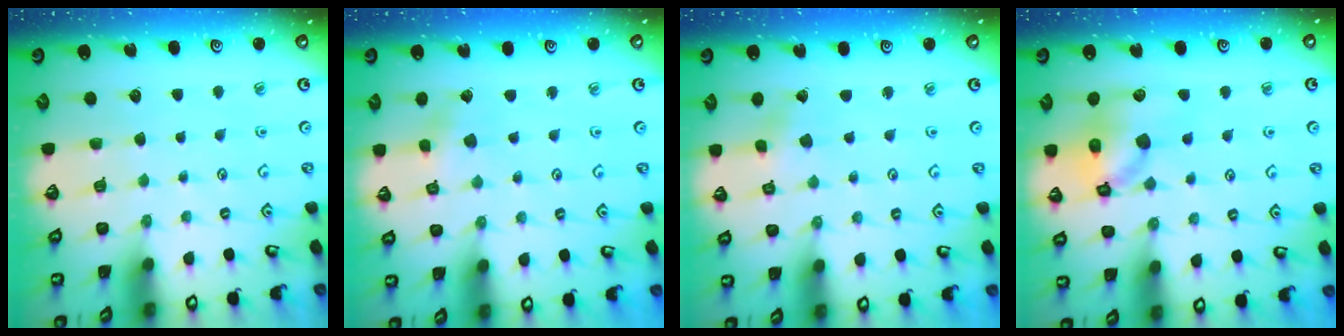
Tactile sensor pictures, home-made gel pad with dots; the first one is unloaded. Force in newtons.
{"total": 2.2, "press": 2.2, "slide": 0.2}
{"total": 0.6, "press": 0.5, "slide": 0.2}
{"total": 13.5, "press": 13.3, "slide": 2.0}